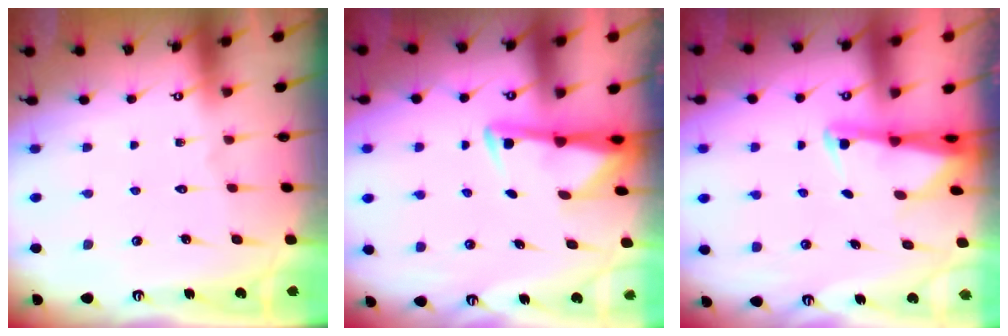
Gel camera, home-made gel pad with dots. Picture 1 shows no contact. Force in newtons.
{"total": 3.1, "press": 3.0, "slide": 0.5}
{"total": 2.6, "press": 2.5, "slide": 0.5}